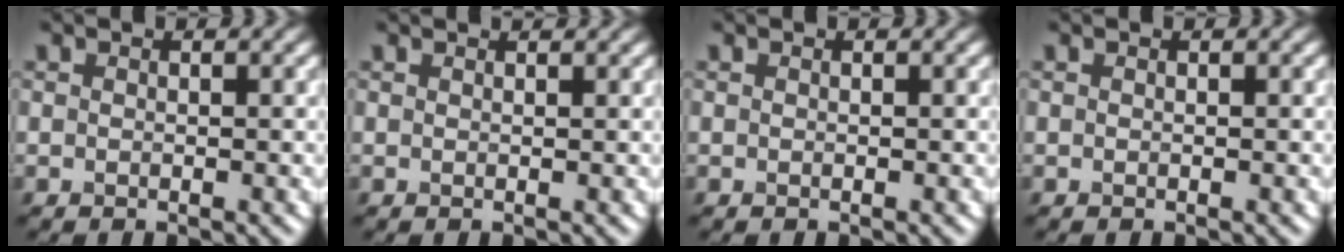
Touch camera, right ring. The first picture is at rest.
{"total": 1.2, "force": [1.1, 0.3, 0.4], "torque": [-0.006, -0.002, 0.005]}
{"total": 0.0}
{"total": 0.0}